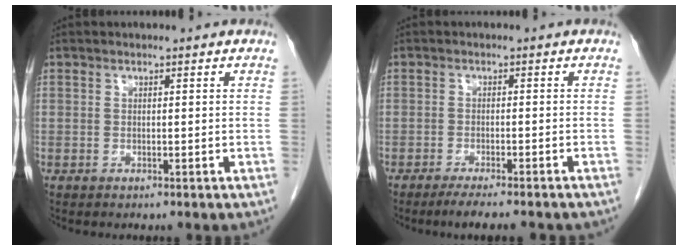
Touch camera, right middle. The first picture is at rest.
{"total": 7.7, "force": [-6.5, 0.8, 4.0], "torque": [-0.049, -0.011, -0.092]}